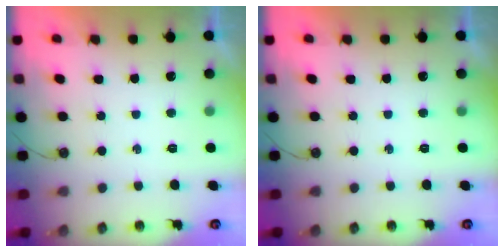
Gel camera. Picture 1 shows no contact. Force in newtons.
{"total": 0.0}